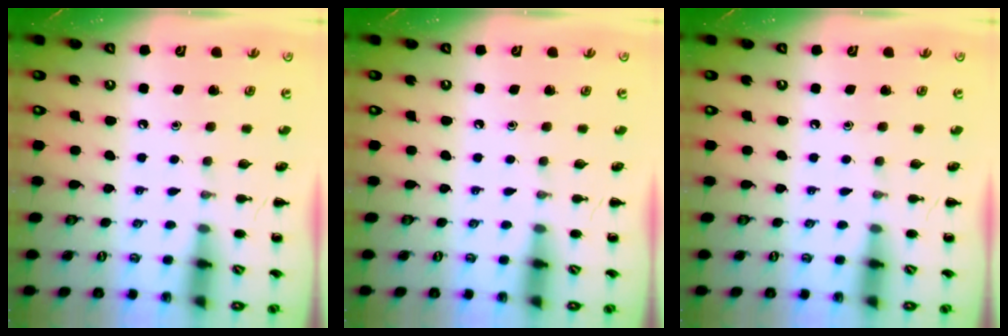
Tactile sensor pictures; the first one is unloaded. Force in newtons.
{"total": 0.0}
{"total": 0.0}